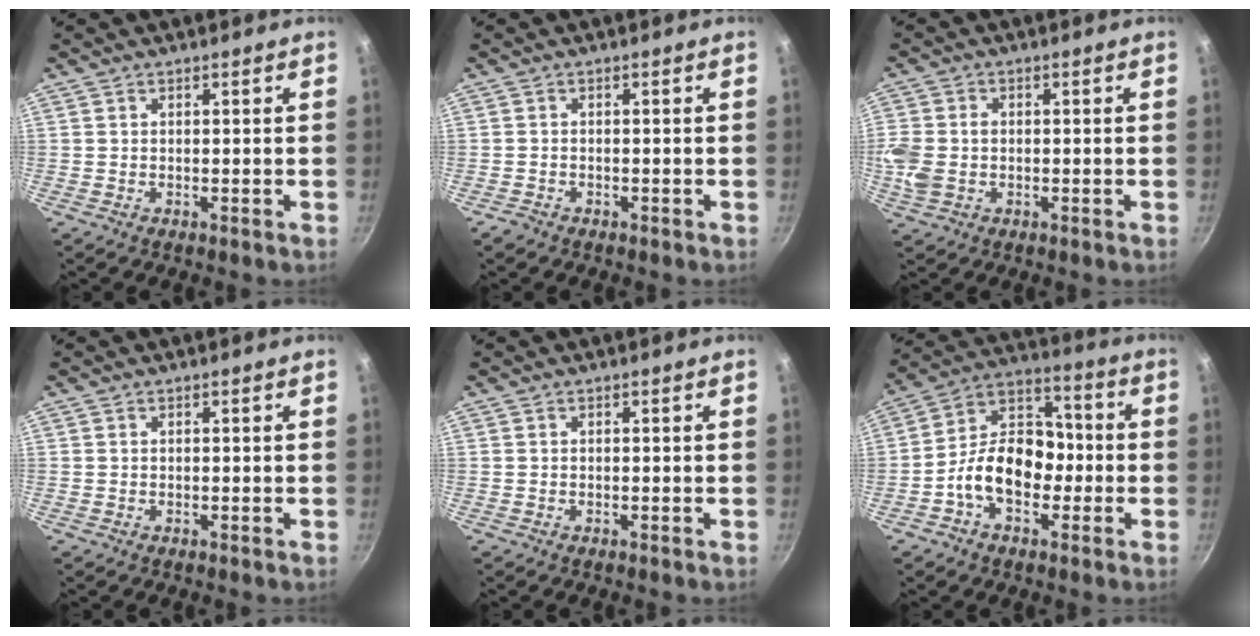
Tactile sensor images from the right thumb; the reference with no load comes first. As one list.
[{"total": 1.5, "force": [-1.1, 0.9, 0.4], "torque": [-0.015, 0.013, -0.019]}, {"total": 7.7, "force": [-1.0, 6.0, 4.8], "torque": [-0.107, 0.002, -0.024]}, {"total": 0.0}, {"total": 0.0}, {"total": 14.1, "force": [-3.4, 9.7, 9.6], "torque": [-0.114, 0.050, -0.074]}]